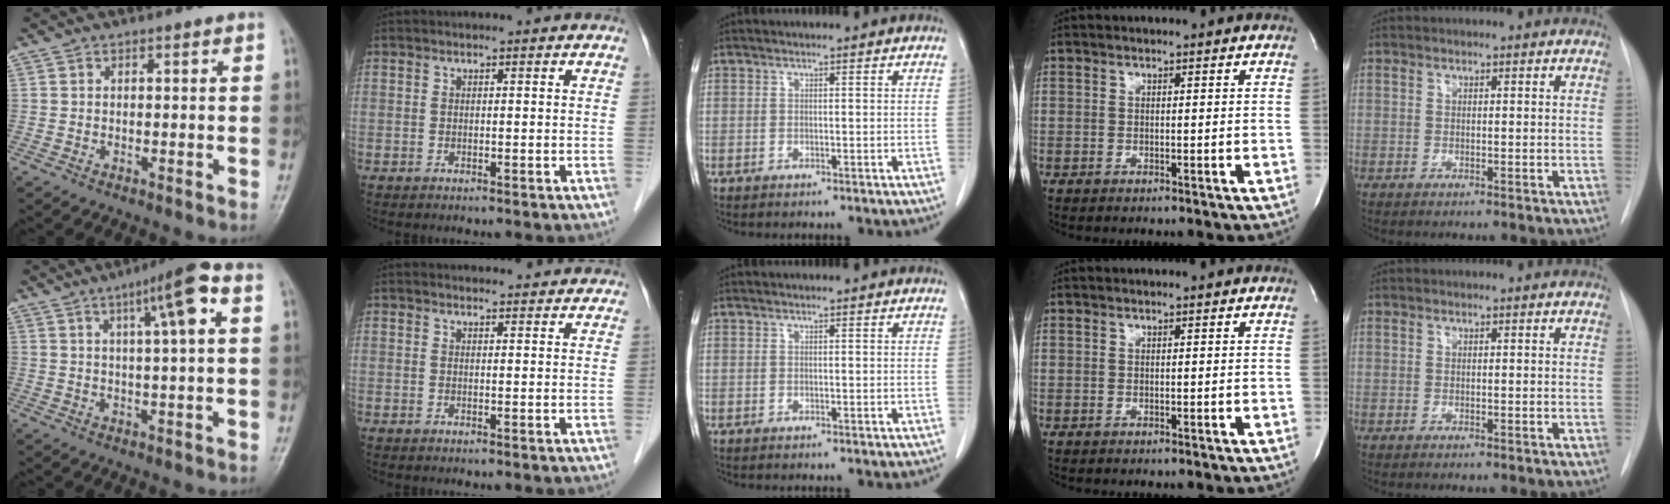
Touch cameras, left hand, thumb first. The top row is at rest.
{"thumb": {"total": 9.4, "force": [3.3, 1.1, 8.8], "torque": [-0.139, 0.009, 0.048]}, "index": {"total": 6.5, "force": [6.4, 1.0, 1.2], "torque": [-0.008, 0.012, 0.060]}}